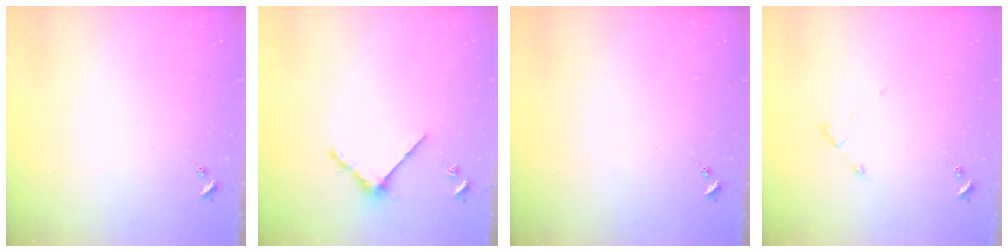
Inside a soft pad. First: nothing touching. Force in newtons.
{"total": 4.8, "press": 4.8, "slide": 0.6}
{"total": 0.0}
{"total": 2.8, "press": 2.7, "slide": 0.5}